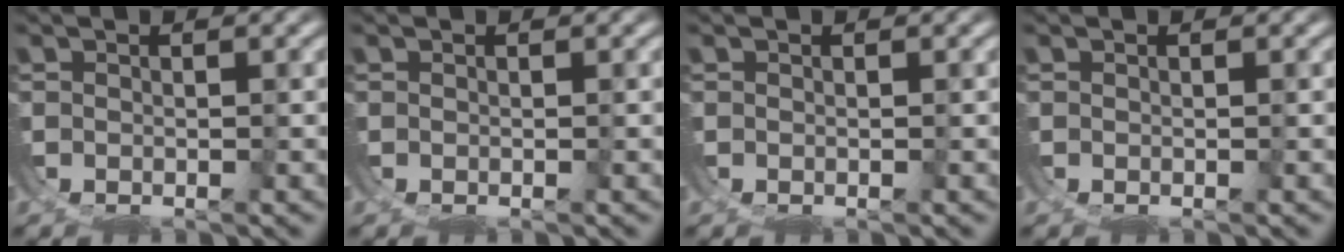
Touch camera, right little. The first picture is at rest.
{"total": 0.0}
{"total": 0.0}
{"total": 0.0}